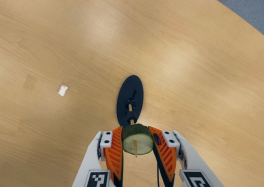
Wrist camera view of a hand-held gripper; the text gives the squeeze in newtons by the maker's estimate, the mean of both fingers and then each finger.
{"total": 10.0, "left": 8.8, "right": 11.3}